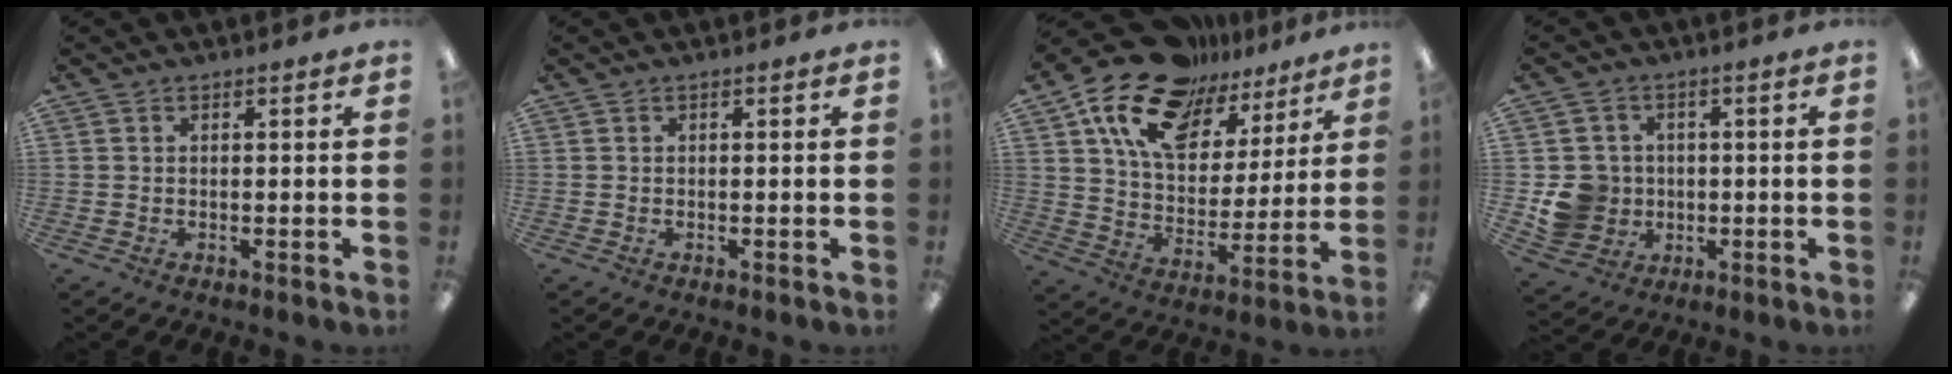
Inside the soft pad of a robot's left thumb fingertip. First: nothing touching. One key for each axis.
{"total": 0.0}
{"total": 18.2, "fx": 12.9, "fy": 9.6, "fz": 8.5, "tx": -0.168, "ty": -0.074, "tz": 0.231}
{"total": 8.6, "fx": -0.7, "fy": 8.3, "fz": 2.1, "tx": -0.060, "ty": 0.011, "tz": -0.002}